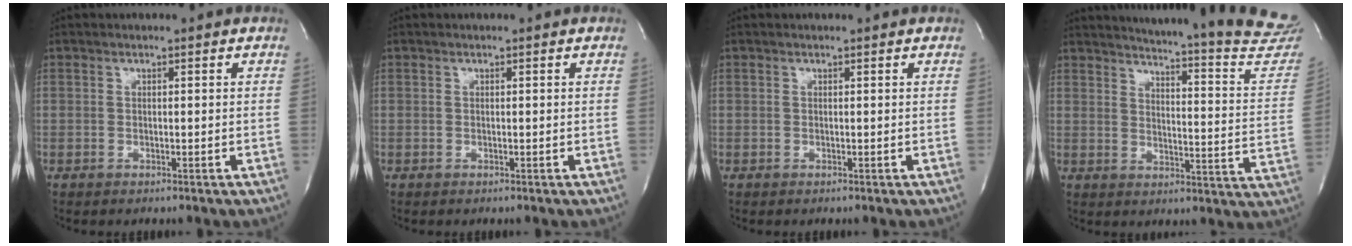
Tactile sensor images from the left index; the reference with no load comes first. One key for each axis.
{"total": 0.0}
{"total": 0.0}
{"total": 25.6, "fx": 24.2, "fy": 0.3, "fz": 8.4, "tx": -0.120, "ty": -0.132, "tz": 0.274}